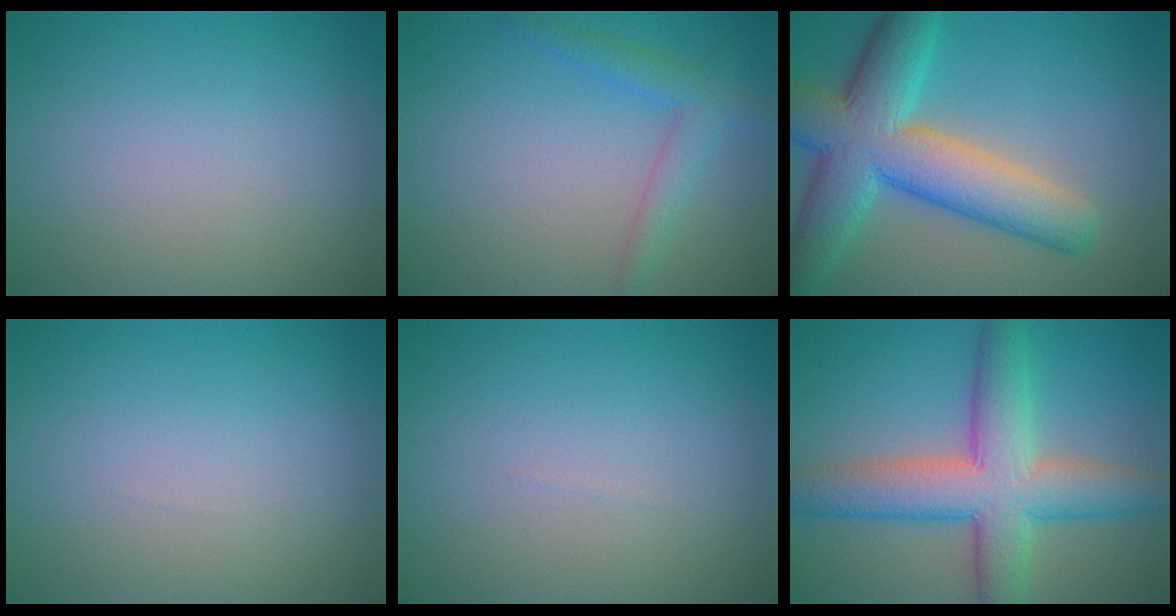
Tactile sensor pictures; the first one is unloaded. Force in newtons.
{"total": 2.7, "press": 2.7, "slide": 0.1}
{"total": 10.4, "press": 10.4, "slide": 0.4}
{"total": 0.0}
{"total": 0.0}
{"total": 8.4, "press": 8.4, "slide": 0.3}